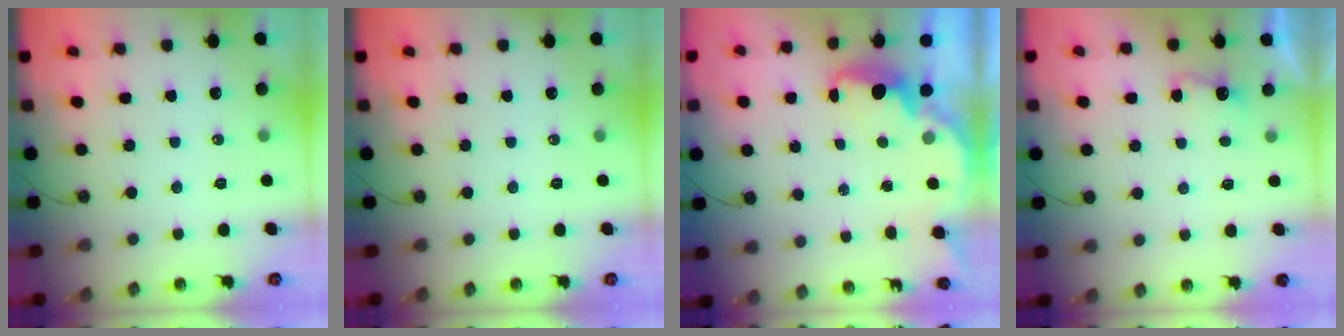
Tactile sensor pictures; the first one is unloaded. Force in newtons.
{"total": 0.0}
{"total": 2.3, "press": 2.3, "slide": 0.4}
{"total": 2.7, "press": 2.5, "slide": 0.9}